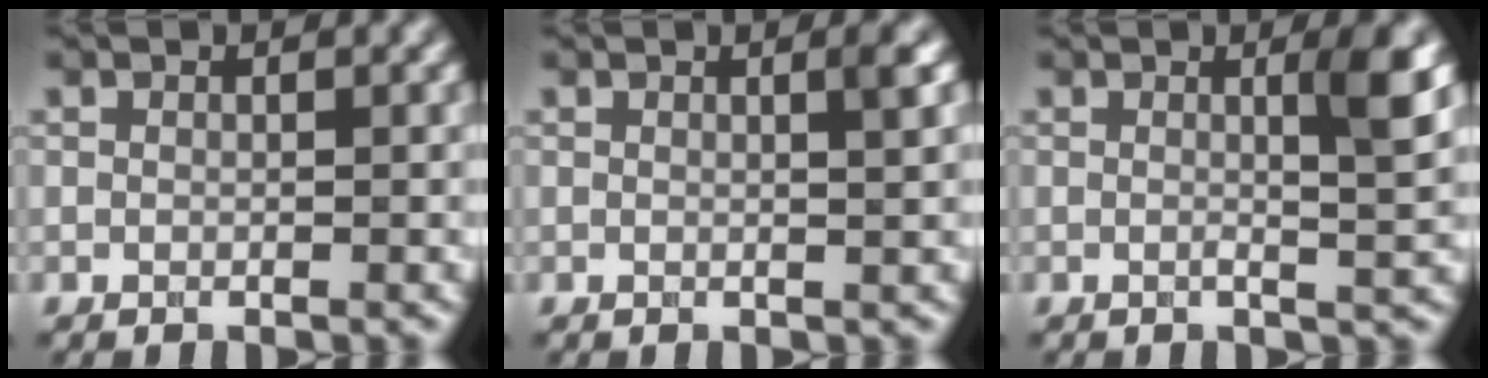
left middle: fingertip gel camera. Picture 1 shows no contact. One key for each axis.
{"total": 1.6, "fx": 0.4, "fy": 0.3, "fz": 1.5, "tx": -0.018, "ty": 0.000, "tz": 0.000}
{"total": 3.6, "fx": 0.4, "fy": 0.6, "fz": 3.5, "tx": -0.046, "ty": -0.002, "tz": -0.001}